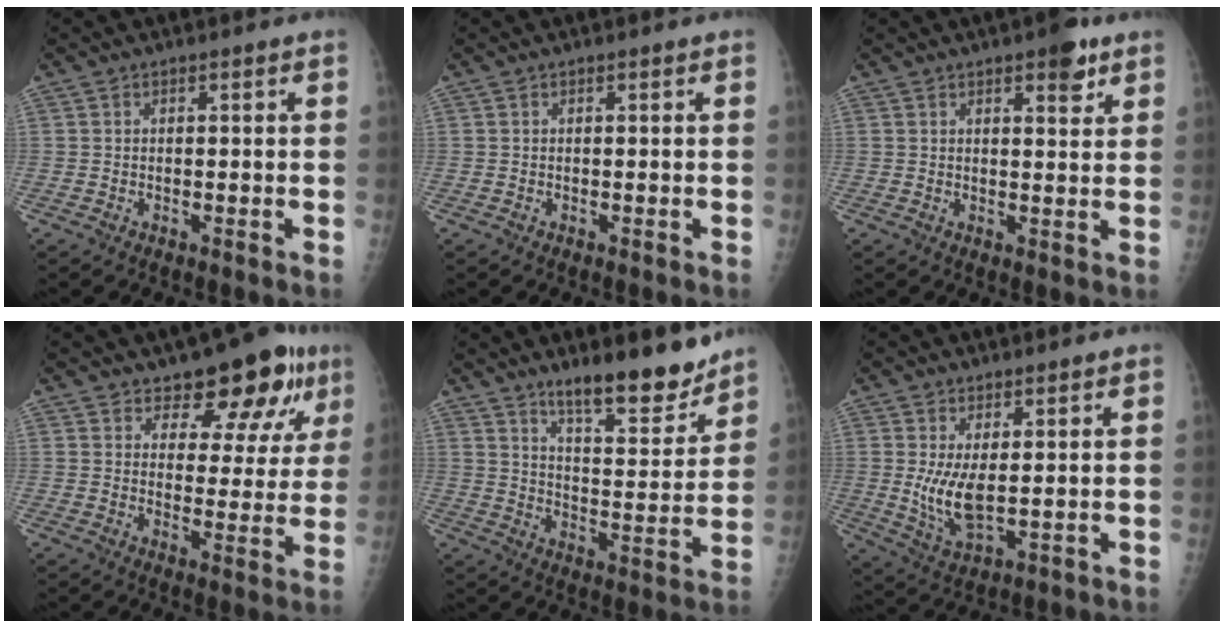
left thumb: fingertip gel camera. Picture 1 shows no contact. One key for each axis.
{"total": 0.0}
{"total": 4.9, "fx": 3.0, "fy": 1.8, "fz": 3.4, "tx": -0.032, "ty": -0.013, "tz": 0.036}
{"total": 12.2, "fx": 8.3, "fy": 5.9, "fz": 6.7, "tx": -0.041, "ty": -0.047, "tz": 0.108}
{"total": 13.6, "fx": 10.9, "fy": 3.4, "fz": 7.3, "tx": -0.079, "ty": -0.083, "tz": 0.174}
{"total": 6.9, "fx": 1.1, "fy": 2.8, "fz": 6.2, "tx": -0.122, "ty": -0.022, "tz": 0.032}